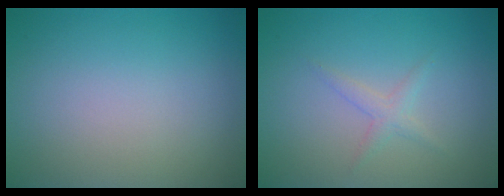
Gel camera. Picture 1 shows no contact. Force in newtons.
{"total": 1.3, "press": 1.3, "slide": 0.1}